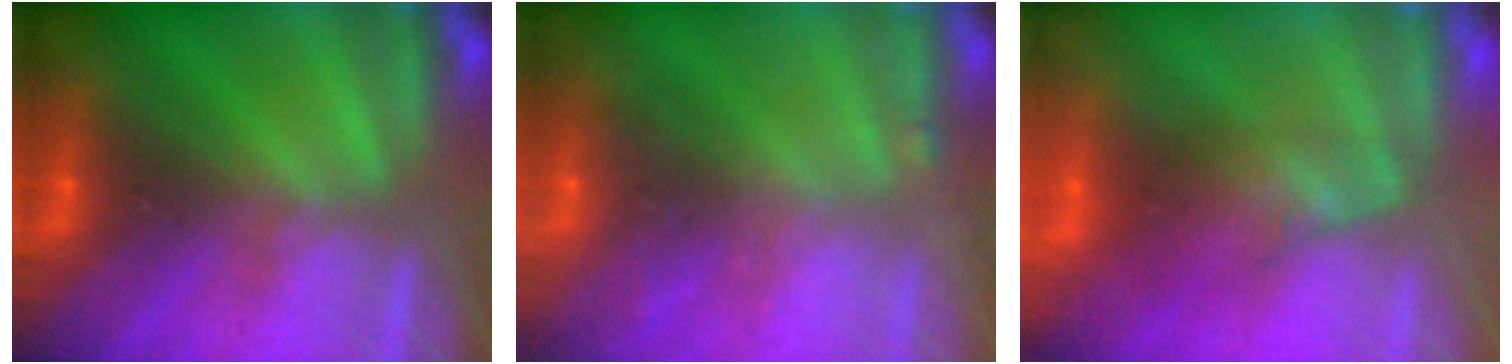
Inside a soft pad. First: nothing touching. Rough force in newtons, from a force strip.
{"total": 6.0}
{"total": 2.5}